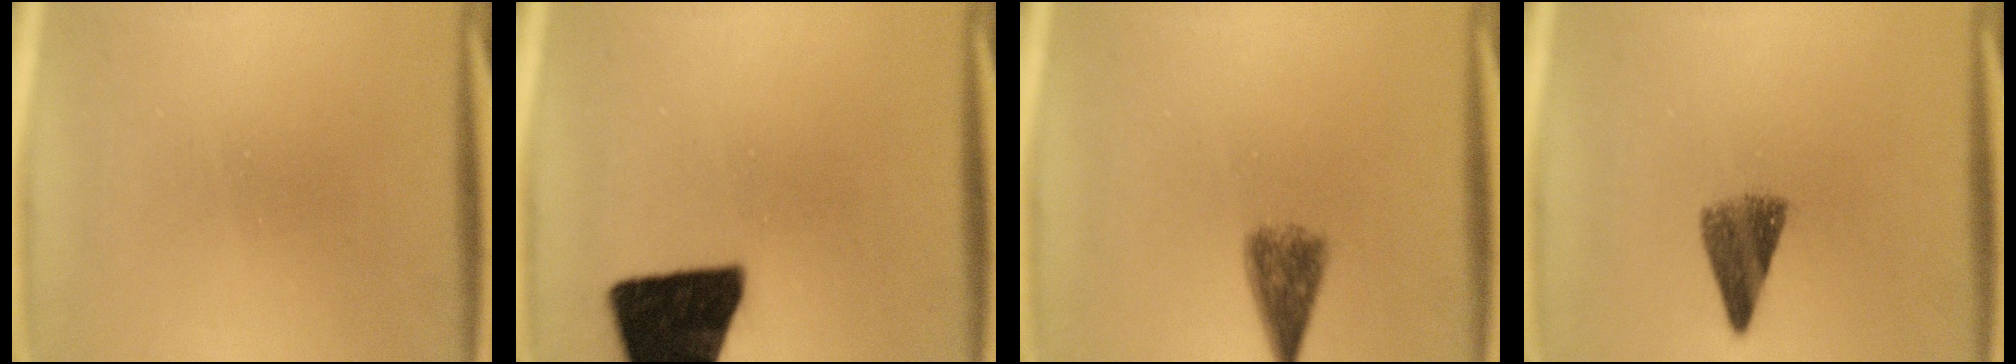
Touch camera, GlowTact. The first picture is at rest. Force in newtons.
{"total": 19.6}
{"total": 4.8}
{"total": 5.4}